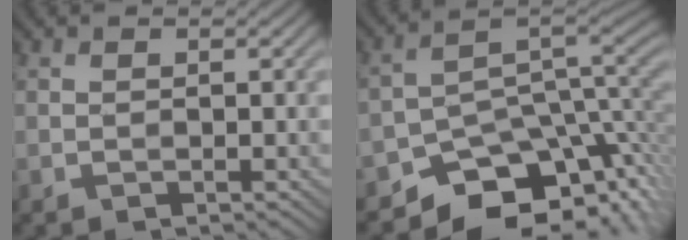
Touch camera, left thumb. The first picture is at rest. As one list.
[{"total": 10.8, "force": [-5.9, 6.9, 6.0], "torque": [-0.083, -0.025, -0.089]}]